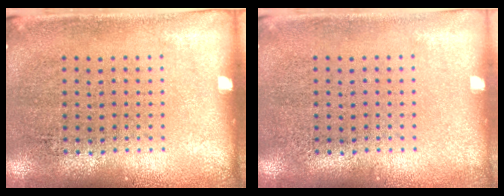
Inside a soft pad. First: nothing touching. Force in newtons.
{"total": 0.0}